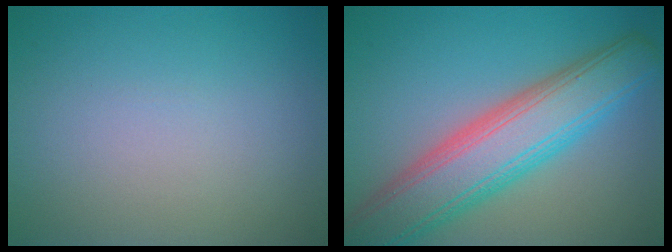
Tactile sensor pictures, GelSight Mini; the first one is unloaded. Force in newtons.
{"total": 8.8, "press": 8.8, "slide": 0.5}